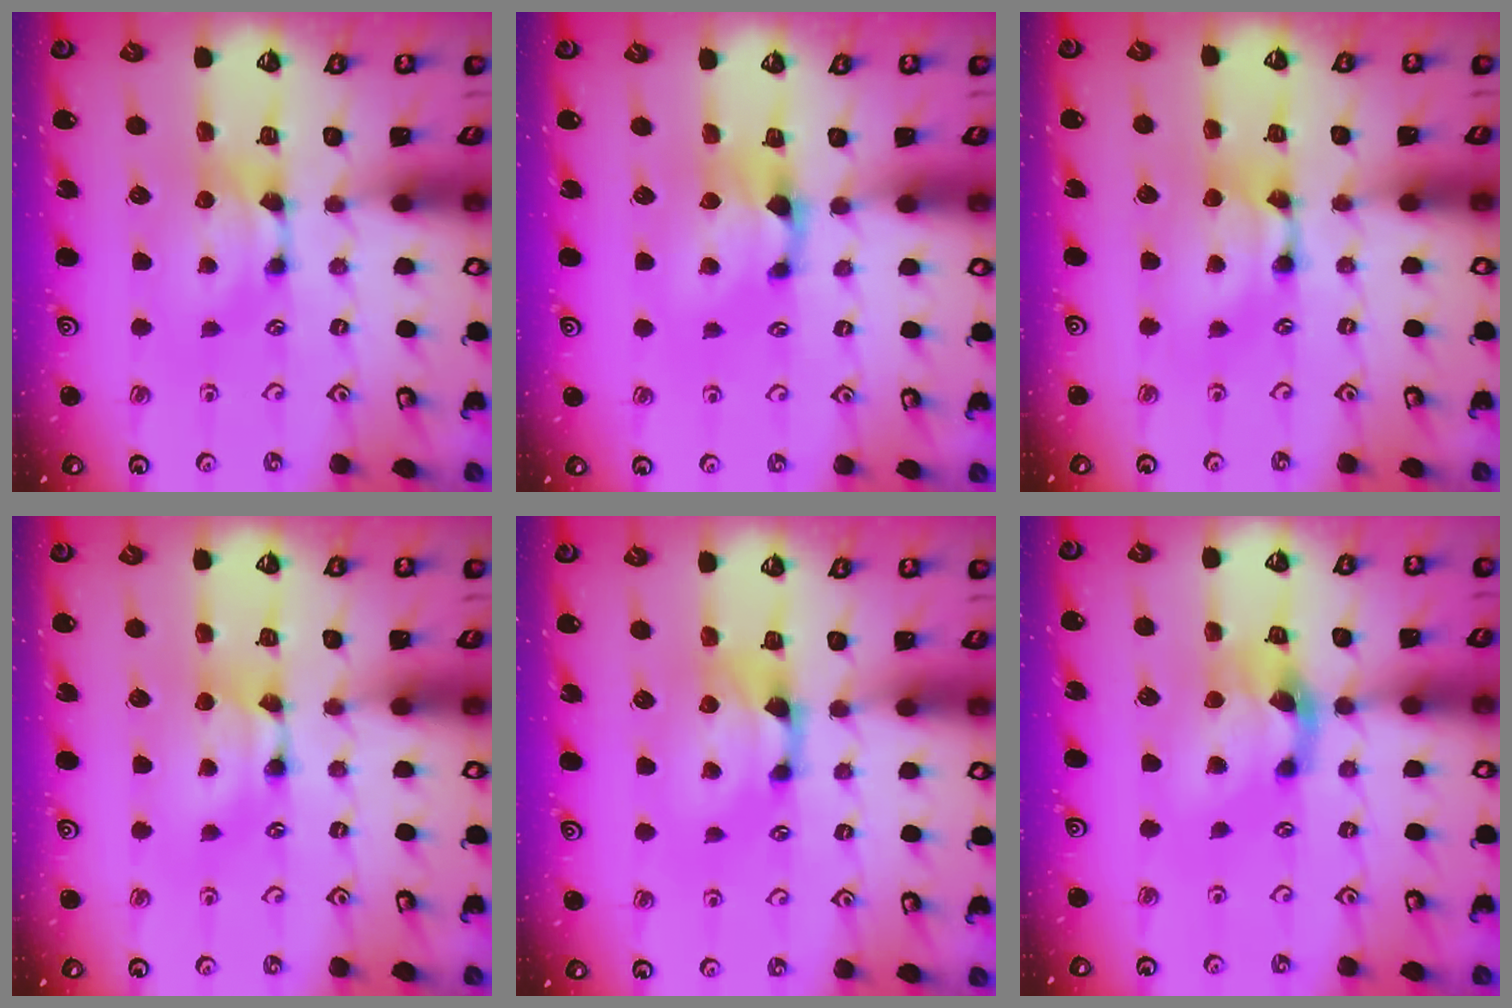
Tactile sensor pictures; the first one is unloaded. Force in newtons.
{"total": 1.0, "press": 0.2, "slide": 0.9}
{"total": 2.1, "press": 2.1, "slide": 0.0}
{"total": 1.8, "press": 1.7, "slide": 0.1}
{"total": 1.1, "press": 0.5, "slide": 1.0}
{"total": 4.5, "press": 3.9, "slide": 2.3}